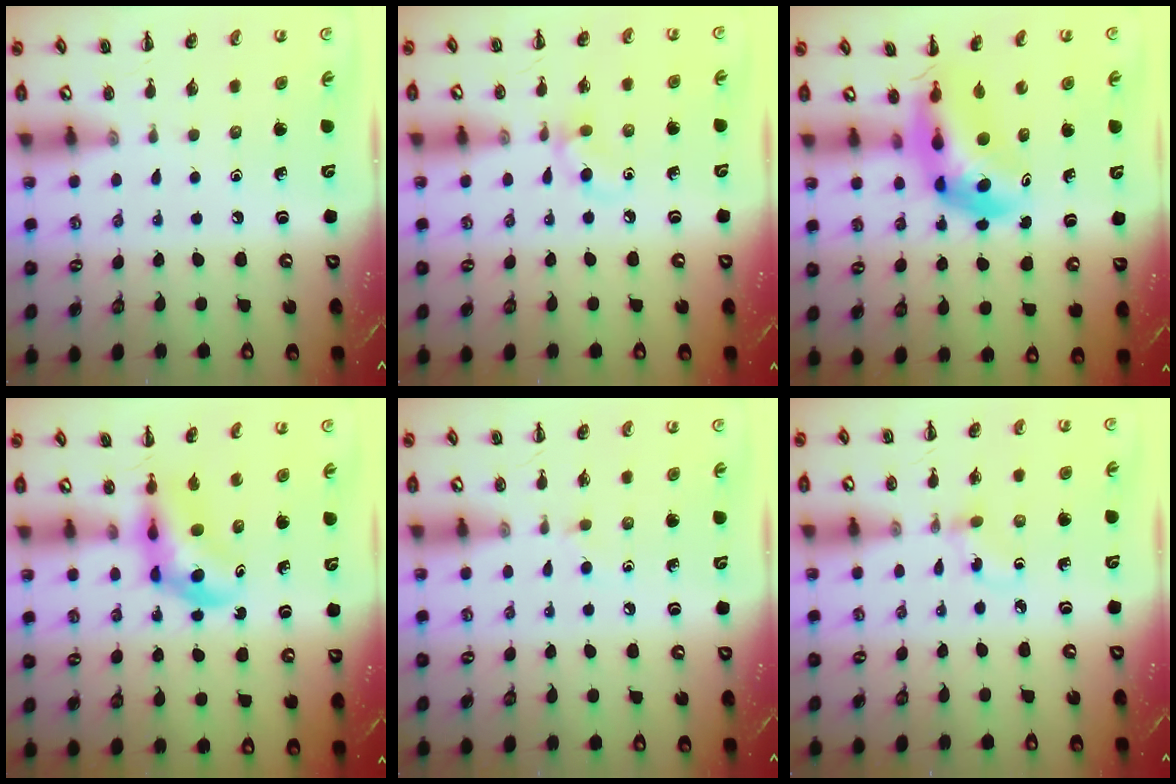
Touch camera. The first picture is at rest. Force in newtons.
{"total": 5.6, "press": 5.3, "slide": 1.6}
{"total": 6.0, "press": 5.7, "slide": 1.8}
{"total": 5.5, "press": 5.3, "slide": 1.5}
{"total": 1.7, "press": 1.5, "slide": 0.9}
{"total": 1.9, "press": 1.7, "slide": 0.7}